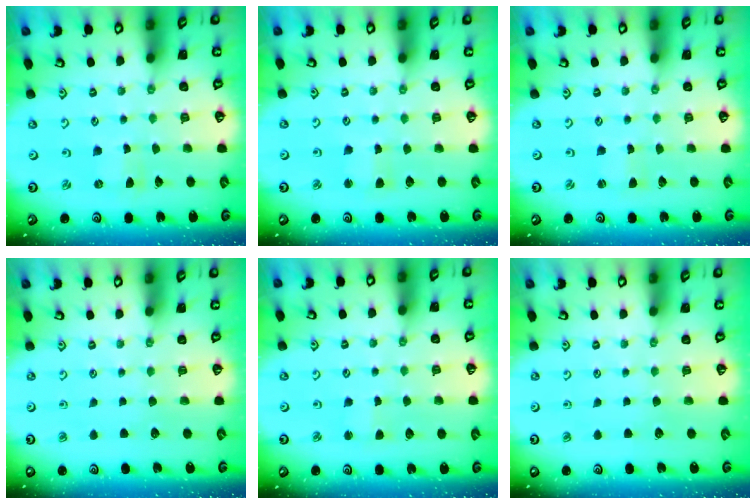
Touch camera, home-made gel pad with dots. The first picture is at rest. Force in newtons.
{"total": 3.0, "press": 2.9, "slide": 0.6}
{"total": 0.0}
{"total": 0.0}
{"total": 1.6, "press": 1.6, "slide": 0.3}
{"total": 0.0}